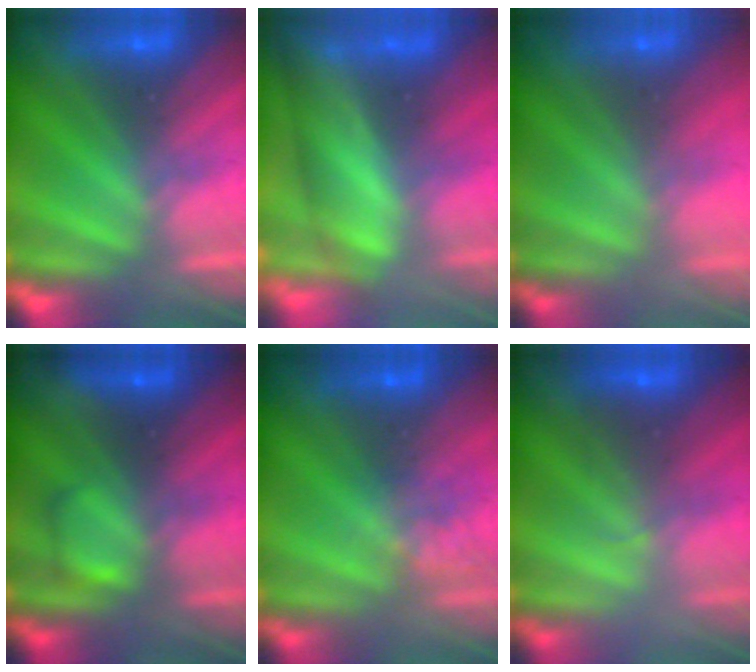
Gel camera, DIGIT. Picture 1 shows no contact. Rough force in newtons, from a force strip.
{"total": 4.0}
{"total": 8.4}
{"total": 2.3}
{"total": 2.0}
{"total": 2.1}